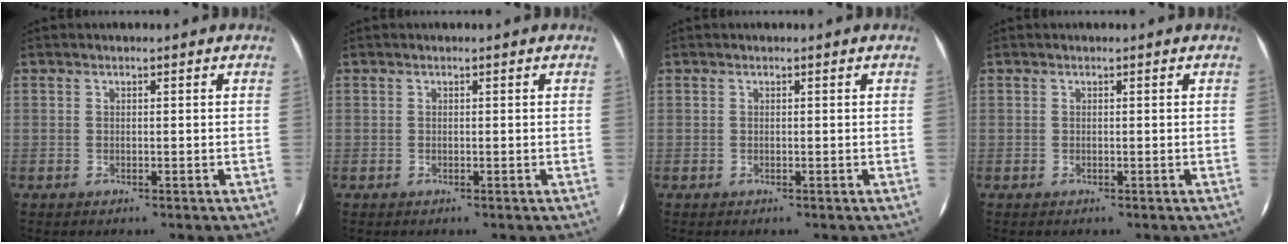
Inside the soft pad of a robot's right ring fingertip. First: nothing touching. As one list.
[{"total": 0.0}, {"total": 0.0}, {"total": 0.0}]